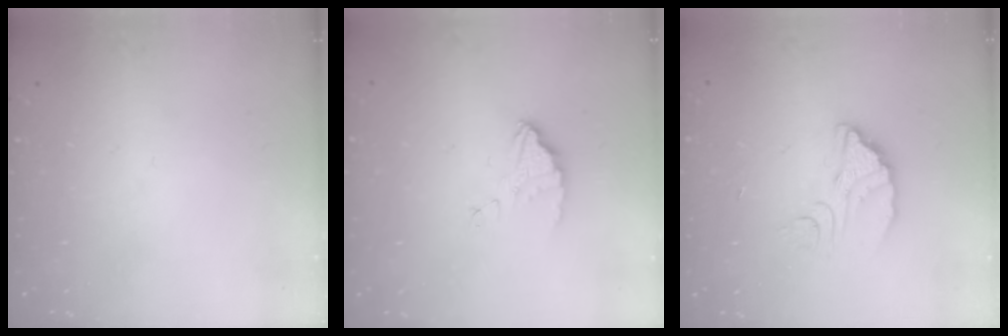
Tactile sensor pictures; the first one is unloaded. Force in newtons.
{"total": 2.9, "press": 2.9, "slide": 0.2}
{"total": 4.9, "press": 4.9, "slide": 0.3}